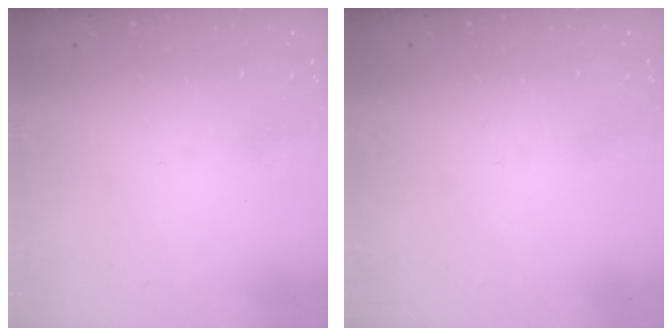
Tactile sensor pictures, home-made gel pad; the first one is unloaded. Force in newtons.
{"total": 0.0}